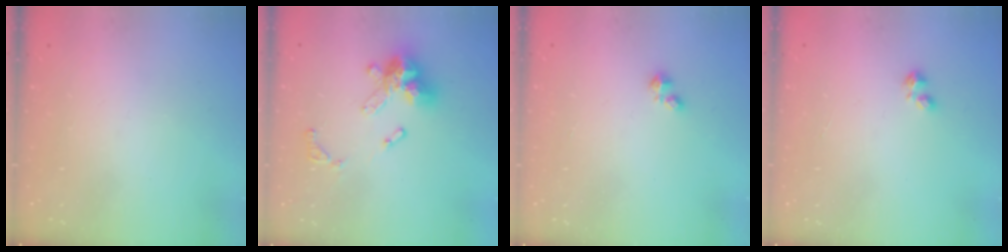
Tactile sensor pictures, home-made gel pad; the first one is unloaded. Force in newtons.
{"total": 15.2, "press": 15.1, "slide": 1.7}
{"total": 1.1, "press": 1.1, "slide": 0.3}
{"total": 1.5, "press": 1.5, "slide": 0.3}